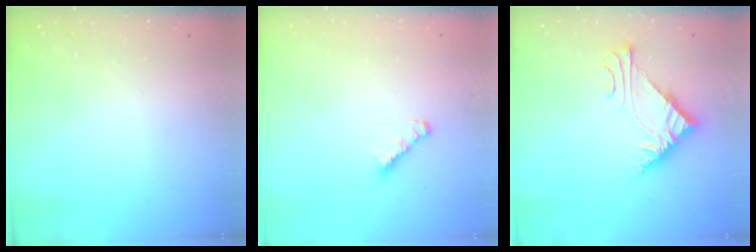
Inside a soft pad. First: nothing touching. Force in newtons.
{"total": 1.6, "press": 1.4, "slide": 0.6}
{"total": 7.3, "press": 7.3, "slide": 0.5}